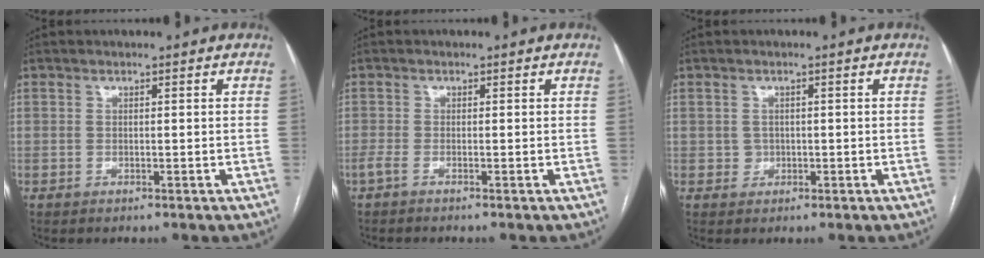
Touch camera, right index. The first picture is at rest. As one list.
[{"total": 1.8, "force": [-1.4, -0.1, 1.1], "torque": [-0.016, -0.002, -0.025]}, {"total": 1.4, "force": [0.1, 1.4, 0.2], "torque": [-0.005, 0.005, 0.005]}]